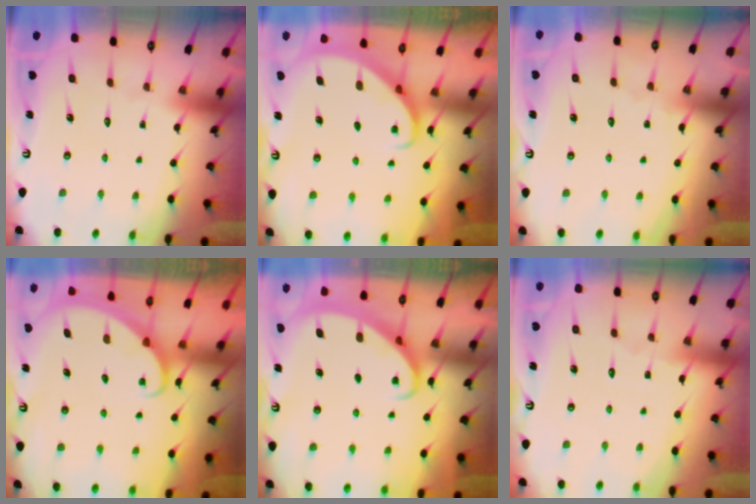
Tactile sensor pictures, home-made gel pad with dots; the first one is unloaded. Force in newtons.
{"total": 2.8, "press": 2.8, "slide": 0.2}
{"total": 3.4, "press": 3.4, "slide": 0.4}
{"total": 1.7, "press": 1.7, "slide": 0.1}
{"total": 2.4, "press": 2.4, "slide": 0.4}
{"total": 2.4, "press": 2.4, "slide": 0.2}